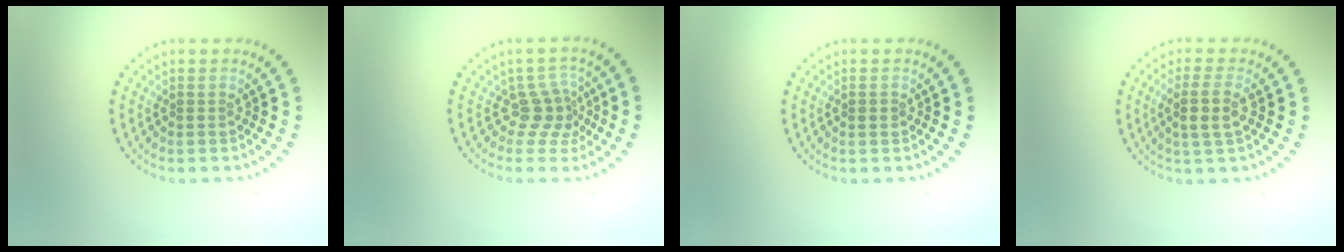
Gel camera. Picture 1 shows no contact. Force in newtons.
{"total": 2.6, "press": 1.8, "slide": 1.8}
{"total": 0.9, "press": 0.9, "slide": 0.3}
{"total": 2.7, "press": 2.4, "slide": 1.3}